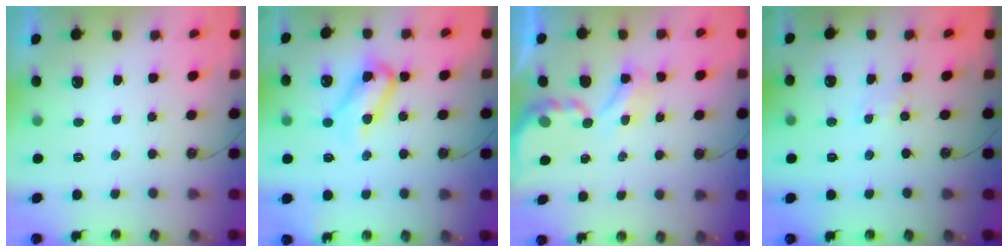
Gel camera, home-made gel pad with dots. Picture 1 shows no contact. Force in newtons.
{"total": 14.7, "press": 14.7, "slide": 1.0}
{"total": 5.4, "press": 5.4, "slide": 0.4}
{"total": 2.5, "press": 2.5, "slide": 0.3}